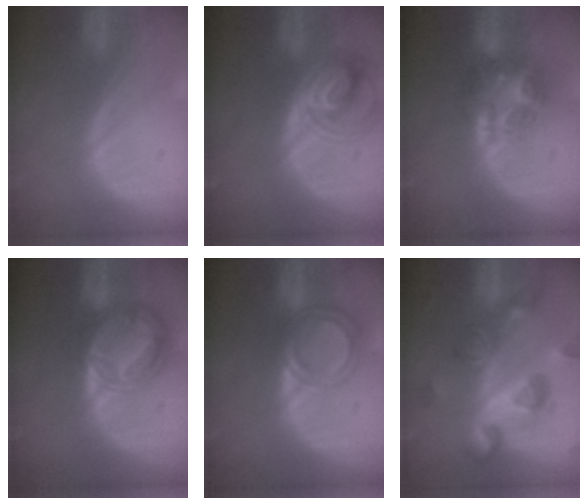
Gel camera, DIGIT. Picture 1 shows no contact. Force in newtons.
{"total": 7.8, "press": 6.9, "slide": 3.8}
{"total": 7.6, "press": 6.5, "slide": 3.8}
{"total": 8.8, "press": 8.7, "slide": 0.8}
{"total": 6.4, "press": 5.4, "slide": 3.4}
{"total": 10.5, "press": 9.4, "slide": 4.7}